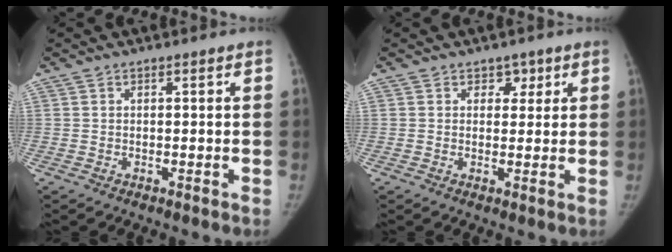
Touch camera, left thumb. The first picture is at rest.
{"total": 2.7, "force": [1.5, 2.1, 0.8], "torque": [0.016, -0.006, 0.016]}